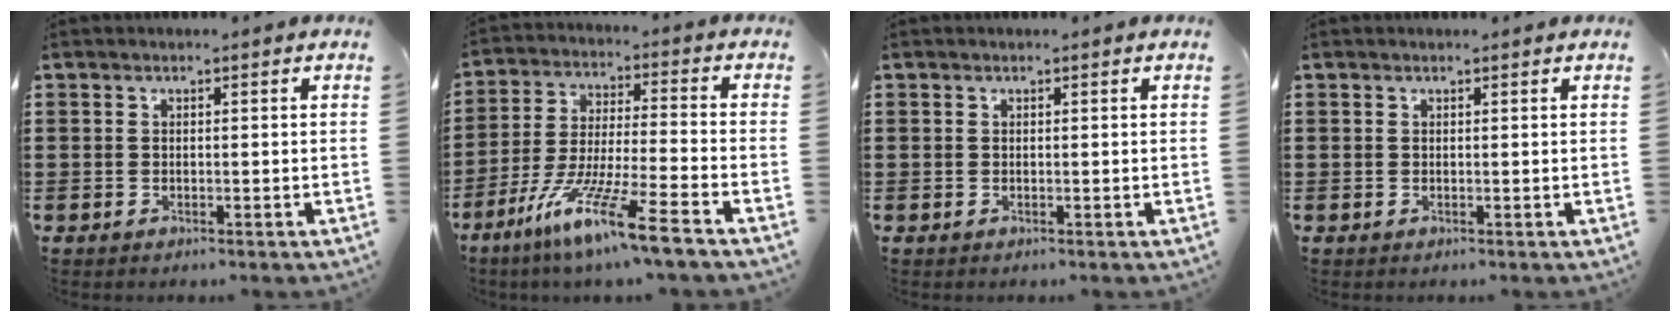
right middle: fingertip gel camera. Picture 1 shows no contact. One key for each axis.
{"total": 11.3, "fx": -8.2, "fy": 0.1, "fz": 7.8, "tx": -0.159, "ty": -0.002, "tz": -0.163}
{"total": 0.0}
{"total": 0.0}